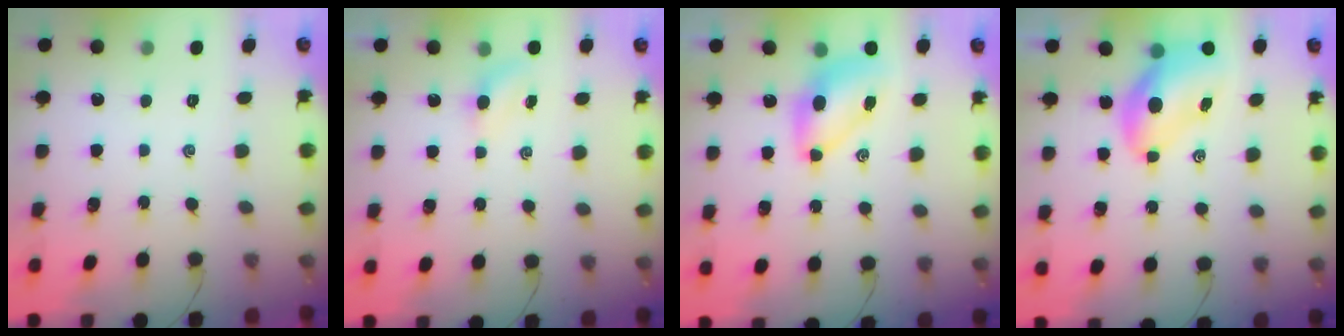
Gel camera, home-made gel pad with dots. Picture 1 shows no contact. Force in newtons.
{"total": 3.4, "press": 3.2, "slide": 1.1}
{"total": 7.2, "press": 7.1, "slide": 0.9}
{"total": 10.3, "press": 10.0, "slide": 2.6}